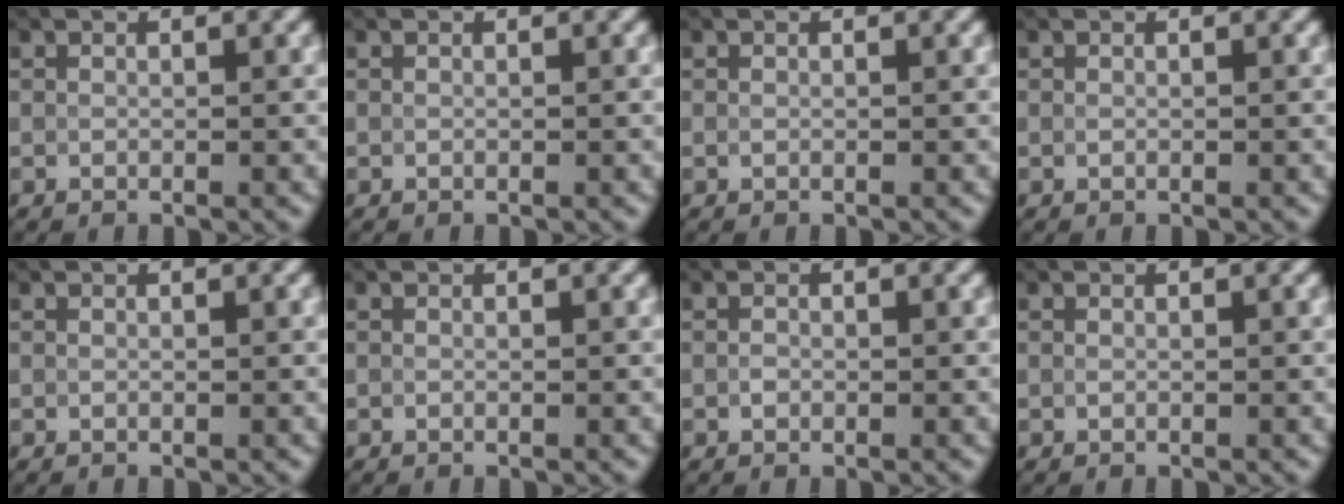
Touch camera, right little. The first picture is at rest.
{"total": 0.0}
{"total": 0.0}
{"total": 0.0}
{"total": 0.0}
{"total": 0.0}
{"total": 0.6, "force": [-0.1, 0.5, 0.3], "torque": [-0.006, -0.001, -0.004]}
{"total": 0.0}